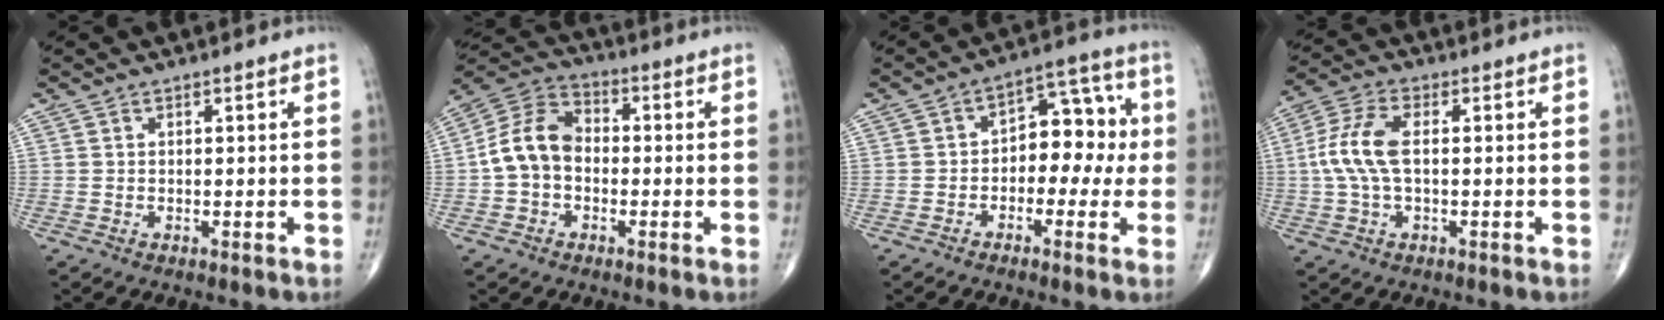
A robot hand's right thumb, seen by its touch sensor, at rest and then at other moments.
{"total": 10.2, "force": [-1.0, 7.6, 6.8], "torque": [-0.117, 0.036, -0.033]}
{"total": 10.2, "force": [-0.7, 6.7, 7.6], "torque": [-0.059, 0.042, -0.024]}
{"total": 8.7, "force": [0.3, 4.1, 7.6], "torque": [-0.184, 0.021, 0.004]}